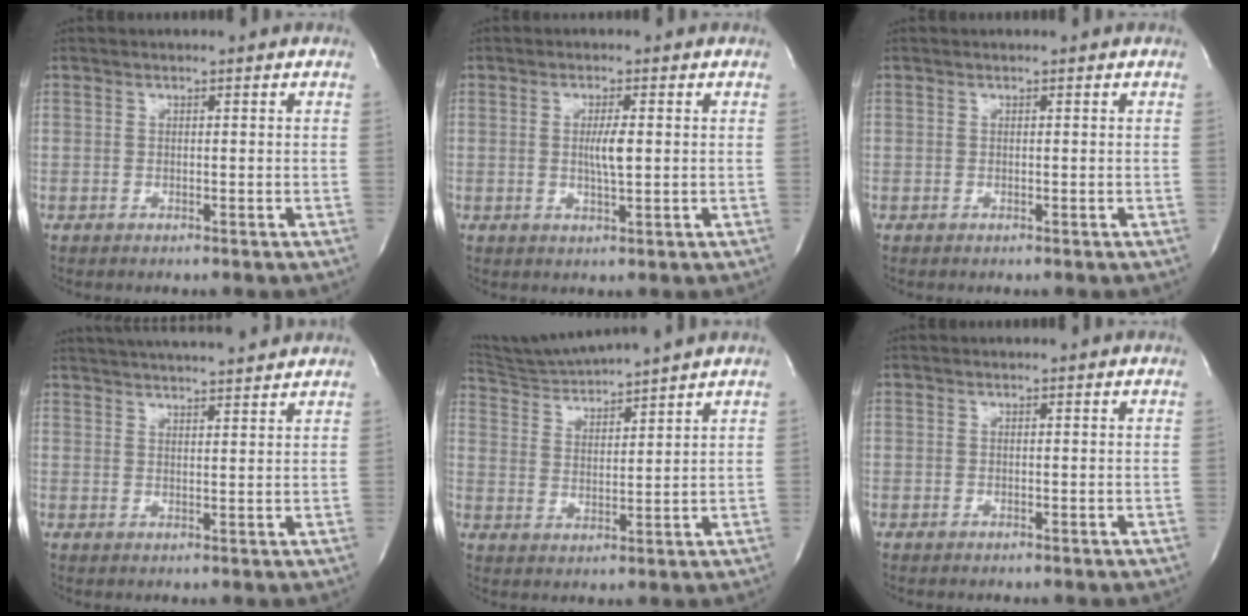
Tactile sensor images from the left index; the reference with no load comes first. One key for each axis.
{"total": 3.1, "fx": -0.2, "fy": 0.3, "fz": 3.1, "tx": -0.057, "ty": -0.013, "tz": -0.004}
{"total": 0.0}
{"total": 12.6, "fx": 11.6, "fy": 0.9, "fz": 4.9, "tx": -0.086, "ty": 0.015, "tz": 0.163}
{"total": 8.2, "fx": 7.8, "fy": -1.7, "fz": 1.6, "tx": -0.040, "ty": -0.002, "tz": 0.151}
{"total": 0.0}